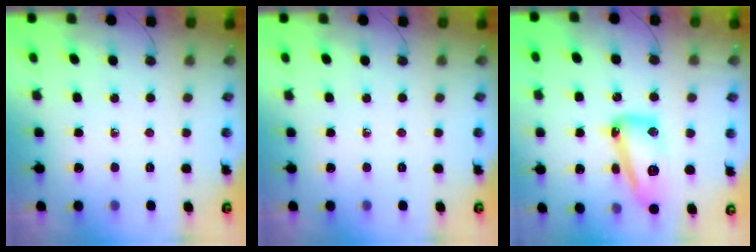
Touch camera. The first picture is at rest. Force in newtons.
{"total": 0.0}
{"total": 14.2, "press": 14.1, "slide": 1.5}